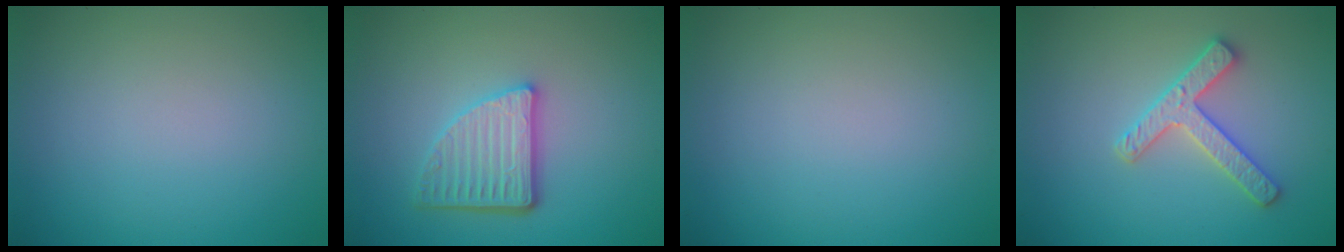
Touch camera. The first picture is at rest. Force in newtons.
{"total": 4.4, "press": 3.6, "slide": 2.5}
{"total": 0.0}
{"total": 2.9, "press": 2.9, "slide": 0.5}